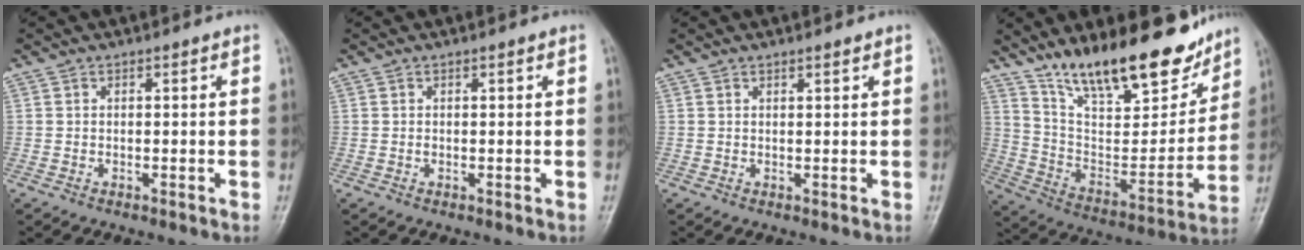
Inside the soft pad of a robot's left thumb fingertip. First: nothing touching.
{"total": 0.6, "force": [0.2, 0.3, 0.4], "torque": [-0.005, 0.000, 0.004]}
{"total": 1.0, "force": [0.8, 0.2, 0.5], "torque": [-0.008, -0.005, 0.014]}
{"total": 23.5, "force": [17.1, 8.2, 13.9], "torque": [-0.173, -0.081, 0.287]}